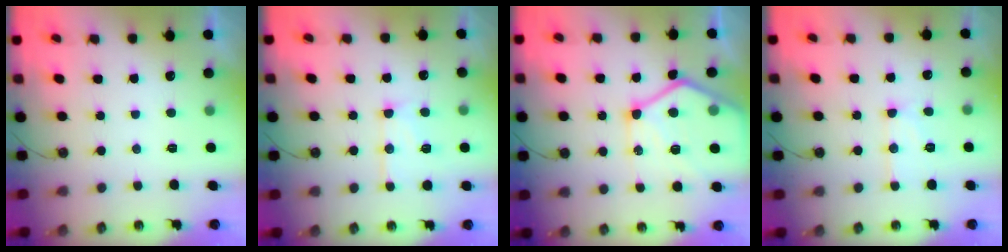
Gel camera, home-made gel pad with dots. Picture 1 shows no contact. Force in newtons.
{"total": 12.0, "press": 11.9, "slide": 1.1}
{"total": 19.6, "press": 19.5, "slide": 1.9}
{"total": 9.5, "press": 9.5, "slide": 0.9}